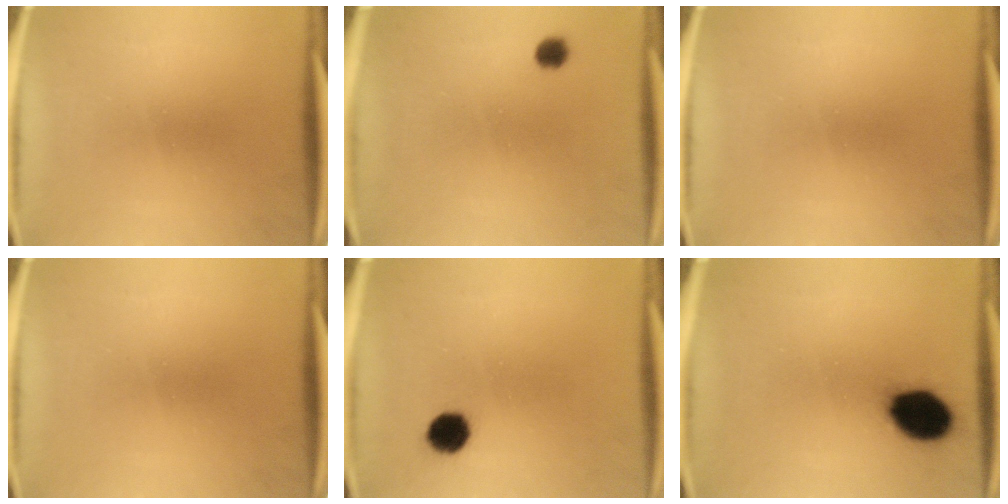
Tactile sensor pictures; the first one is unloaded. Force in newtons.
{"total": 1.8}
{"total": 0.0}
{"total": 0.0}
{"total": 5.4}
{"total": 13.2}